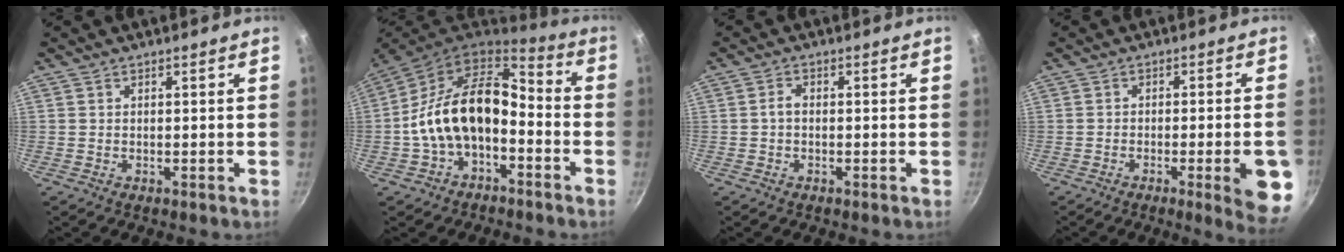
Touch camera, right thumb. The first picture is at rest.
{"total": 16.5, "force": [-3.5, 10.3, 12.5], "torque": [-0.205, 0.057, -0.072]}
{"total": 1.7, "force": [-0.3, 1.0, 1.3], "torque": [-0.025, 0.011, -0.008]}
{"total": 9.6, "force": [-3.2, 1.7, 8.9], "torque": [-0.094, 0.011, -0.040]}